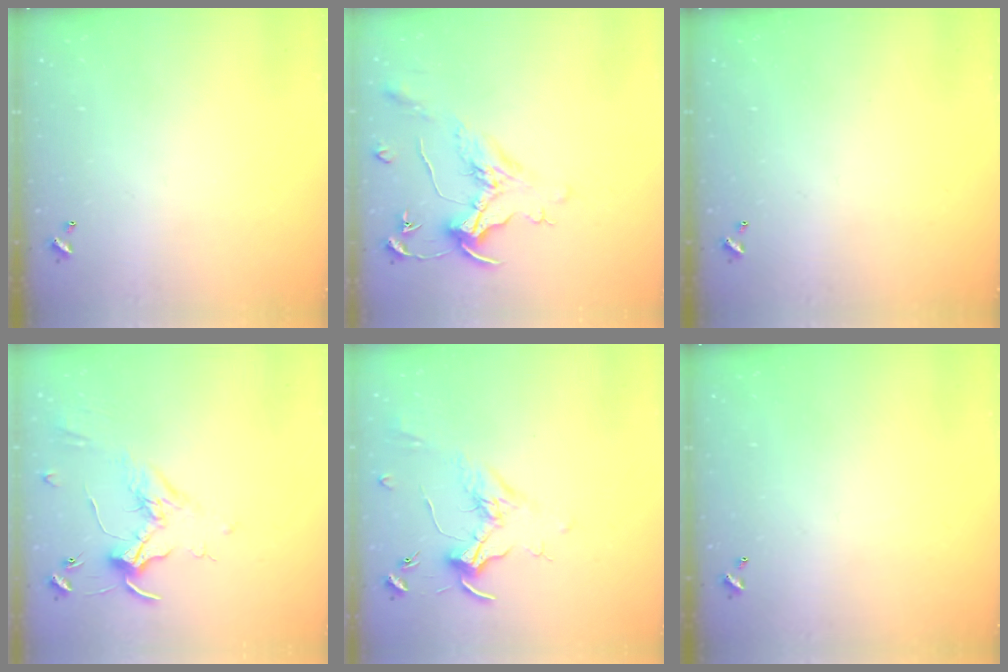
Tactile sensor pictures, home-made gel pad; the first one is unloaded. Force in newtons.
{"total": 1.6, "press": 1.4, "slide": 0.7}
{"total": 0.0}
{"total": 1.7, "press": 1.6, "slide": 0.5}
{"total": 1.7, "press": 1.6, "slide": 0.7}
{"total": 0.0}